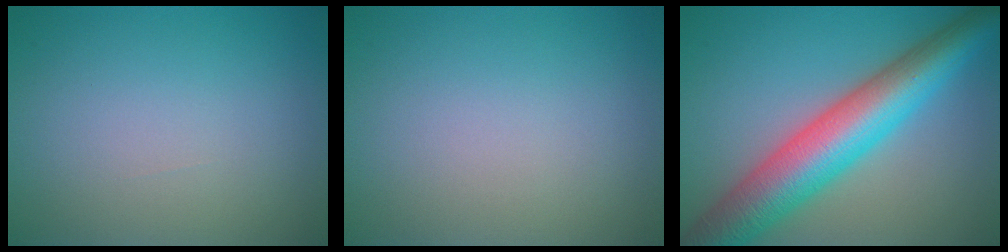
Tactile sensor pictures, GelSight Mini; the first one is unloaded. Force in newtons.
{"total": 0.0}
{"total": 10.0, "press": 10.0, "slide": 0.3}